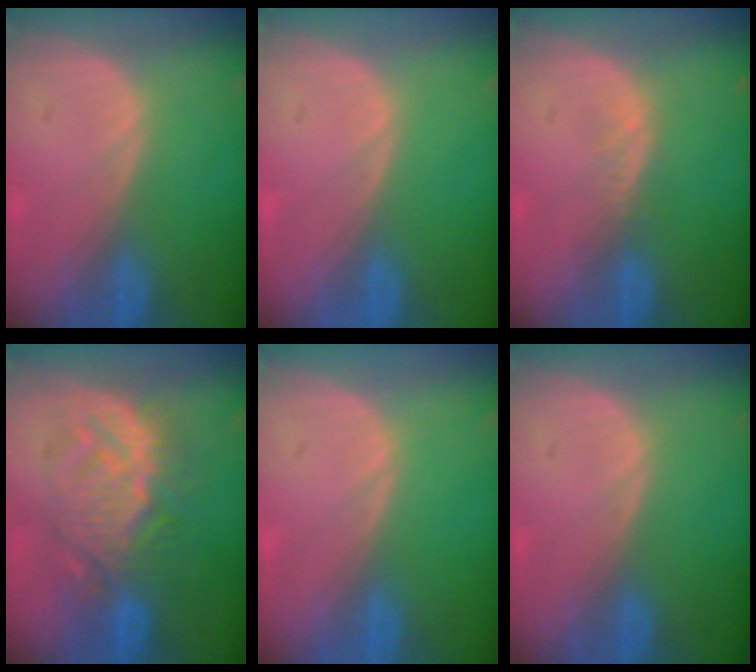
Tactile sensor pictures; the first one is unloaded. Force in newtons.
{"total": 0.0}
{"total": 1.1, "press": 1.1, "slide": 0.3}
{"total": 9.5, "press": 9.4, "slide": 0.5}
{"total": 0.0}
{"total": 0.0}